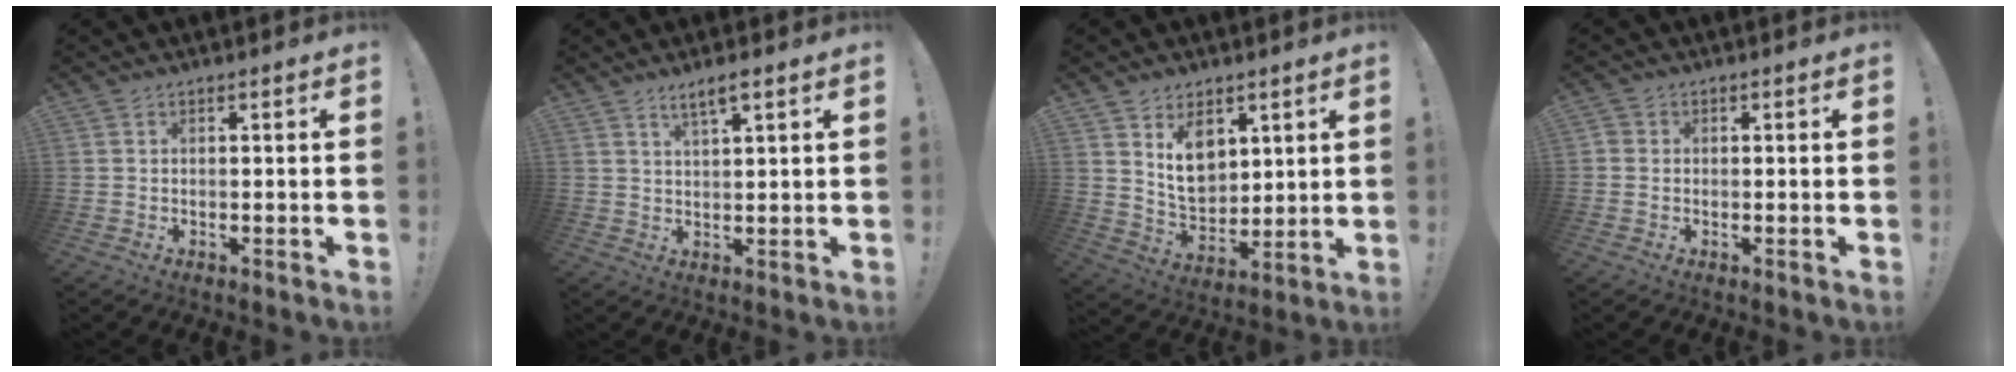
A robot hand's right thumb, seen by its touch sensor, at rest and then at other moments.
{"total": 4.3, "force": [2.9, 0.6, 3.0], "torque": [-0.048, -0.014, 0.048]}
{"total": 11.0, "force": [5.3, 7.9, 5.4], "torque": [-0.066, -0.037, 0.104]}
{"total": 1.4, "force": [-0.3, 1.3, 0.6], "torque": [-0.010, 0.003, -0.006]}